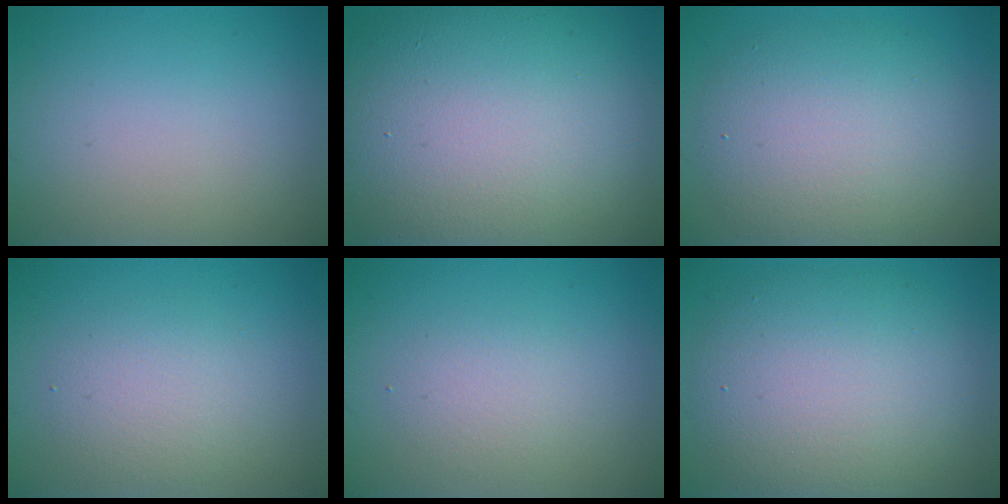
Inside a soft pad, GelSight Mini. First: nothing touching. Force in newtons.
{"total": 16.9, "press": 16.8, "slide": 1.6}
{"total": 6.9, "press": 6.9, "slide": 0.5}
{"total": 2.9, "press": 2.9, "slide": 0.2}
{"total": 2.0, "press": 2.0, "slide": 0.2}
{"total": 8.8, "press": 8.8, "slide": 0.5}